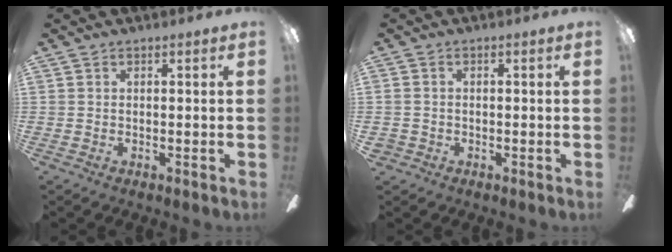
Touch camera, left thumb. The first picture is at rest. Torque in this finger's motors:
{"motor_torque": [-0.05, 0.13, 0.02, 0.00, 0.03]}